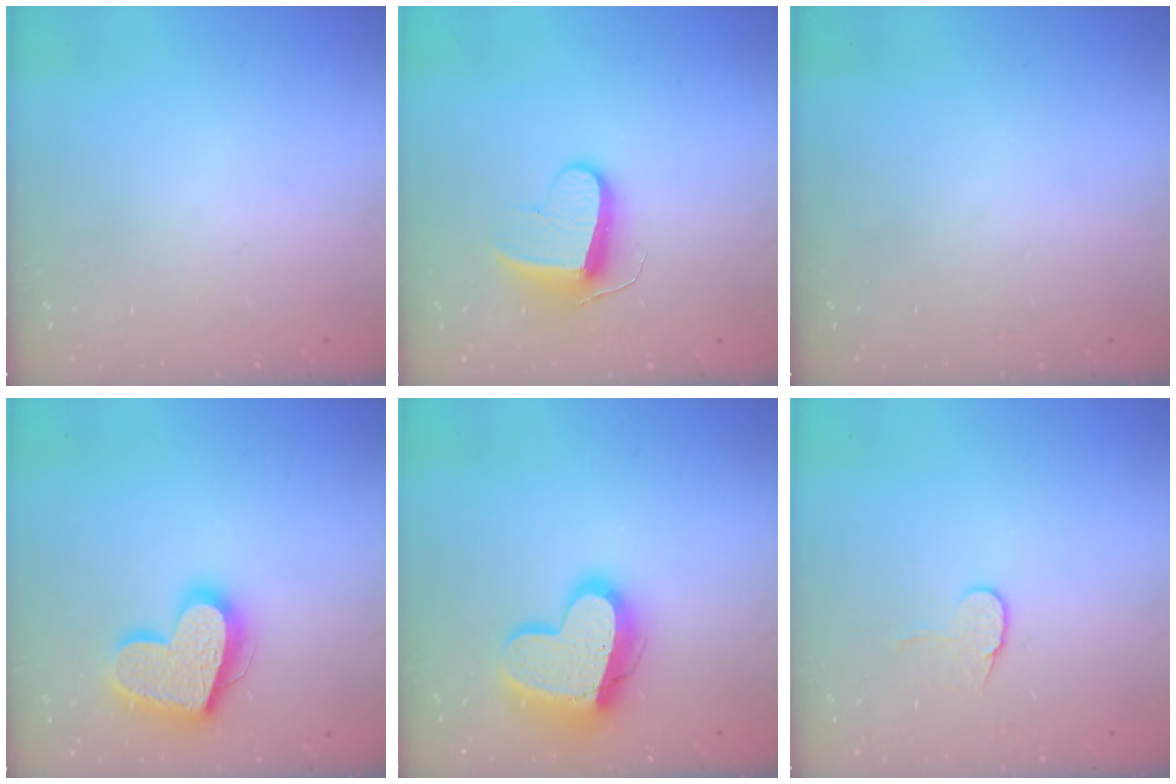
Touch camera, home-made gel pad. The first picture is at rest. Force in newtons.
{"total": 9.6, "press": 9.6, "slide": 0.2}
{"total": 0.0}
{"total": 19.5, "press": 19.4, "slide": 1.6}
{"total": 16.7, "press": 16.7, "slide": 1.1}
{"total": 7.3, "press": 7.3, "slide": 0.4}